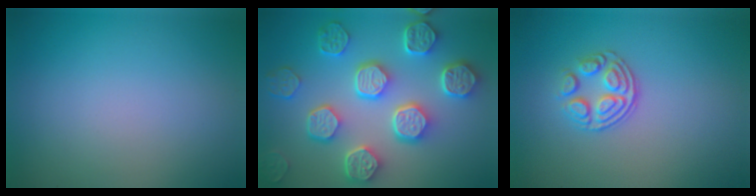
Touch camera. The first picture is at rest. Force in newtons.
{"total": 8.2, "press": 6.4, "slide": 5.1}
{"total": 3.1, "press": 2.5, "slide": 1.9}